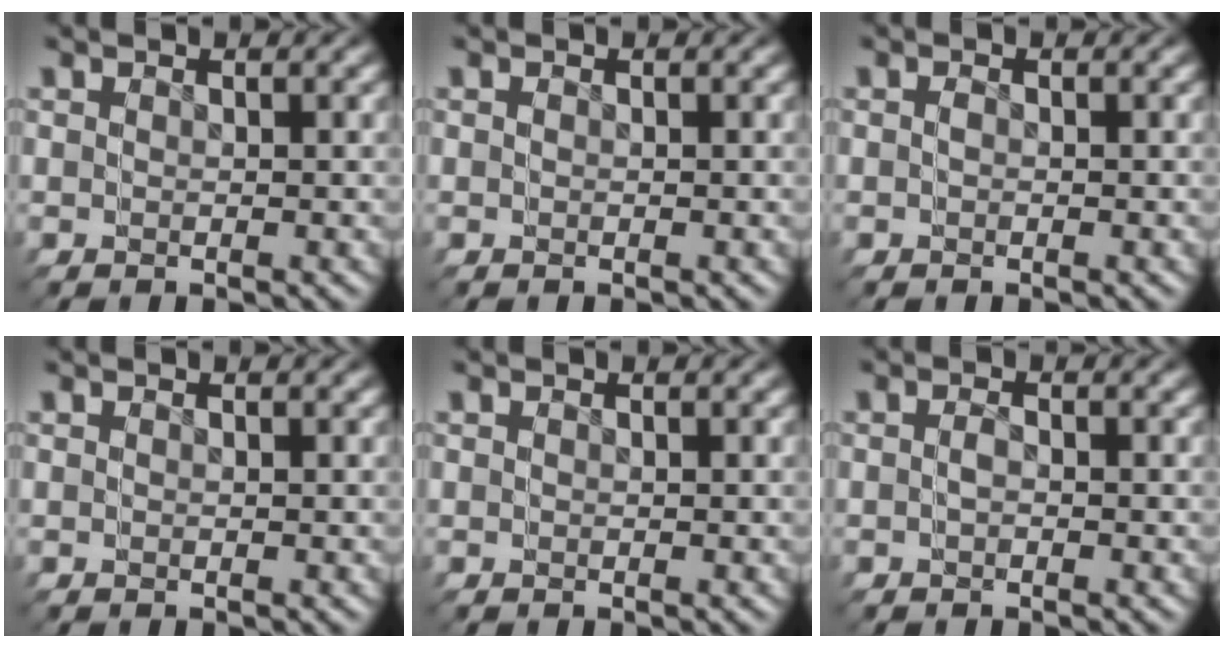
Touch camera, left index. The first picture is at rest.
{"total": 0.0}
{"total": 0.7, "force": [-0.5, -0.2, -0.4], "torque": [-0.006, -0.009, -0.006]}
{"total": 0.0}
{"total": 0.0}
{"total": 1.2, "force": [-1.0, -0.2, -0.6], "torque": [-0.012, -0.013, -0.010]}